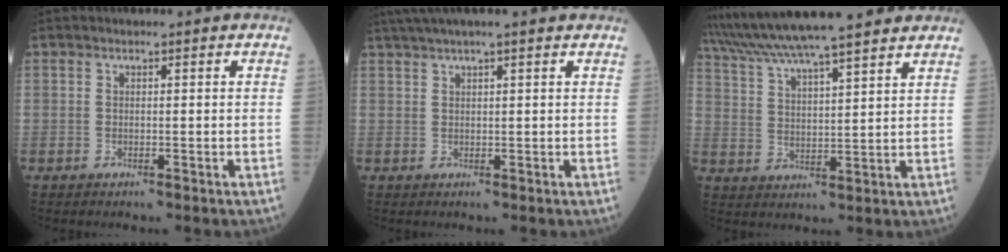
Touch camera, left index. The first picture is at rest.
{"total": 8.0, "force": [6.7, -0.1, 4.3], "torque": [-0.070, 0.040, 0.096]}
{"total": 18.8, "force": [16.5, 0.9, 8.9], "torque": [-0.161, 0.038, 0.257]}